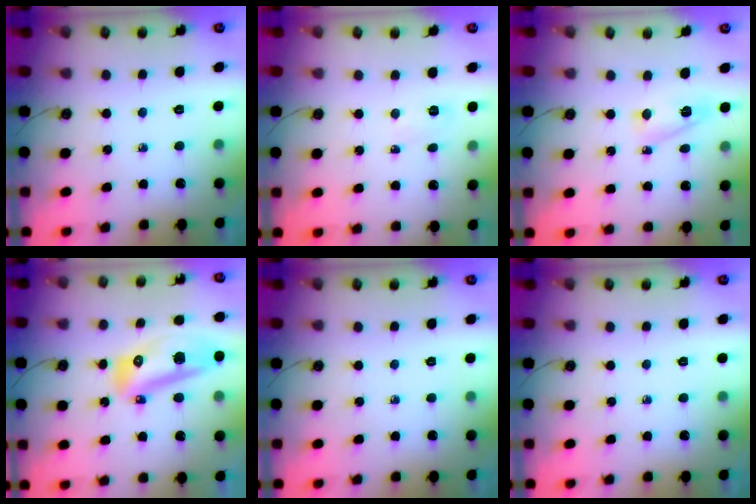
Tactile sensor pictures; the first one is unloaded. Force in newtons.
{"total": 3.3, "press": 3.2, "slide": 0.9}
{"total": 6.2, "press": 6.1, "slide": 0.6}
{"total": 13.5, "press": 13.4, "slide": 1.6}
{"total": 0.0}
{"total": 0.0}